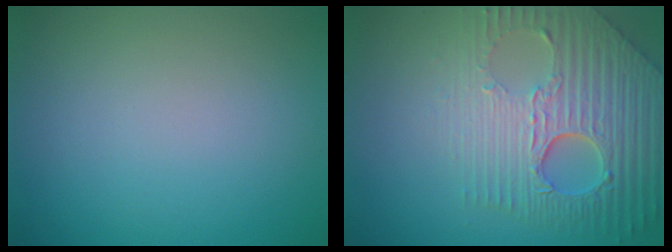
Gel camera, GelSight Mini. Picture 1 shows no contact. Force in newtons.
{"total": 9.0, "press": 6.1, "slide": 6.7}